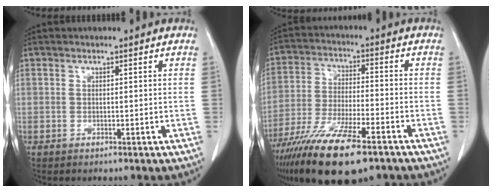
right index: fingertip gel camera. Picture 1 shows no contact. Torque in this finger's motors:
{"motor_torque": [1.09, -1.05, 1.05, 0.21]}